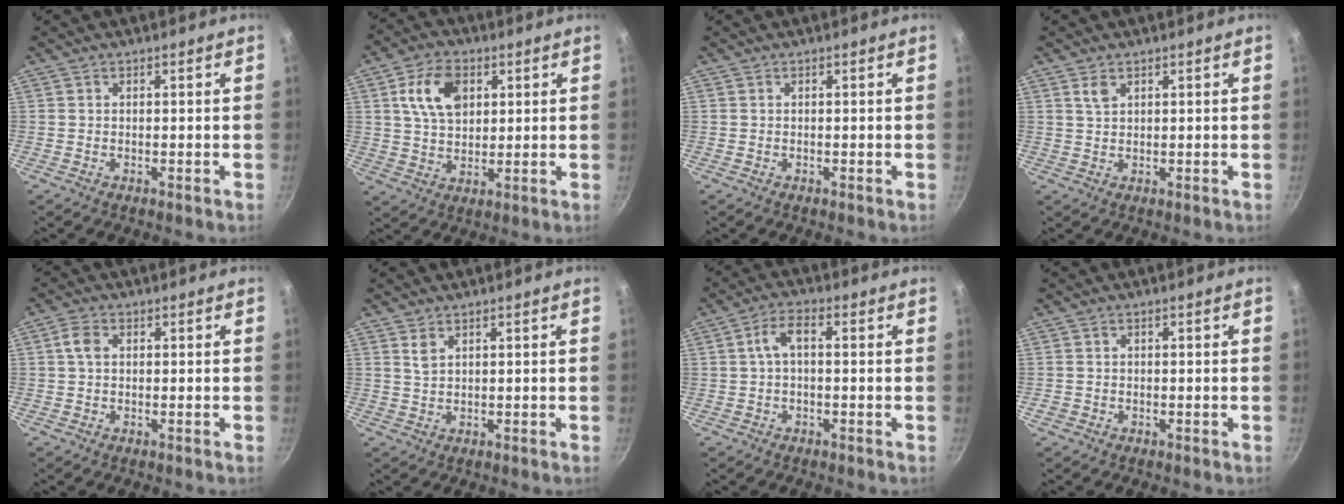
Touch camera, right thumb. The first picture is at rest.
{"total": 10.2, "force": [3.2, 6.7, 6.9], "torque": [-0.107, -0.002, 0.056]}
{"total": 0.0}
{"total": 2.2, "force": [1.2, 1.2, 1.4], "torque": [-0.025, -0.005, 0.025]}
{"total": 3.0, "force": [0.5, 2.1, 2.1], "torque": [-0.041, 0.006, 0.005]}
{"total": 2.1, "force": [1.2, 1.1, 1.3], "torque": [-0.025, -0.006, 0.026]}
{"total": 4.6, "force": [0.3, 2.2, 4.0], "torque": [-0.085, 0.020, 0.002]}
{"total": 0.8, "force": [-0.3, 0.7, -0.1], "torque": [0.000, 0.001, -0.003]}